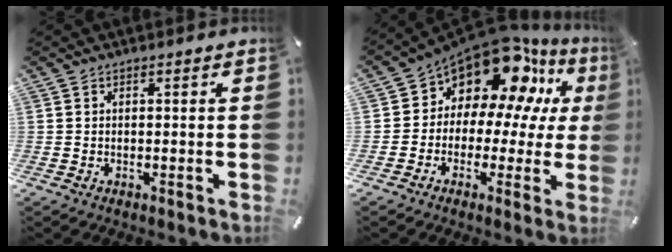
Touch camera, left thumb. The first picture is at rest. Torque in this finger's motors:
{"motor_torque": [1.83, 3.18, 1.19, 0.98, 0.17]}